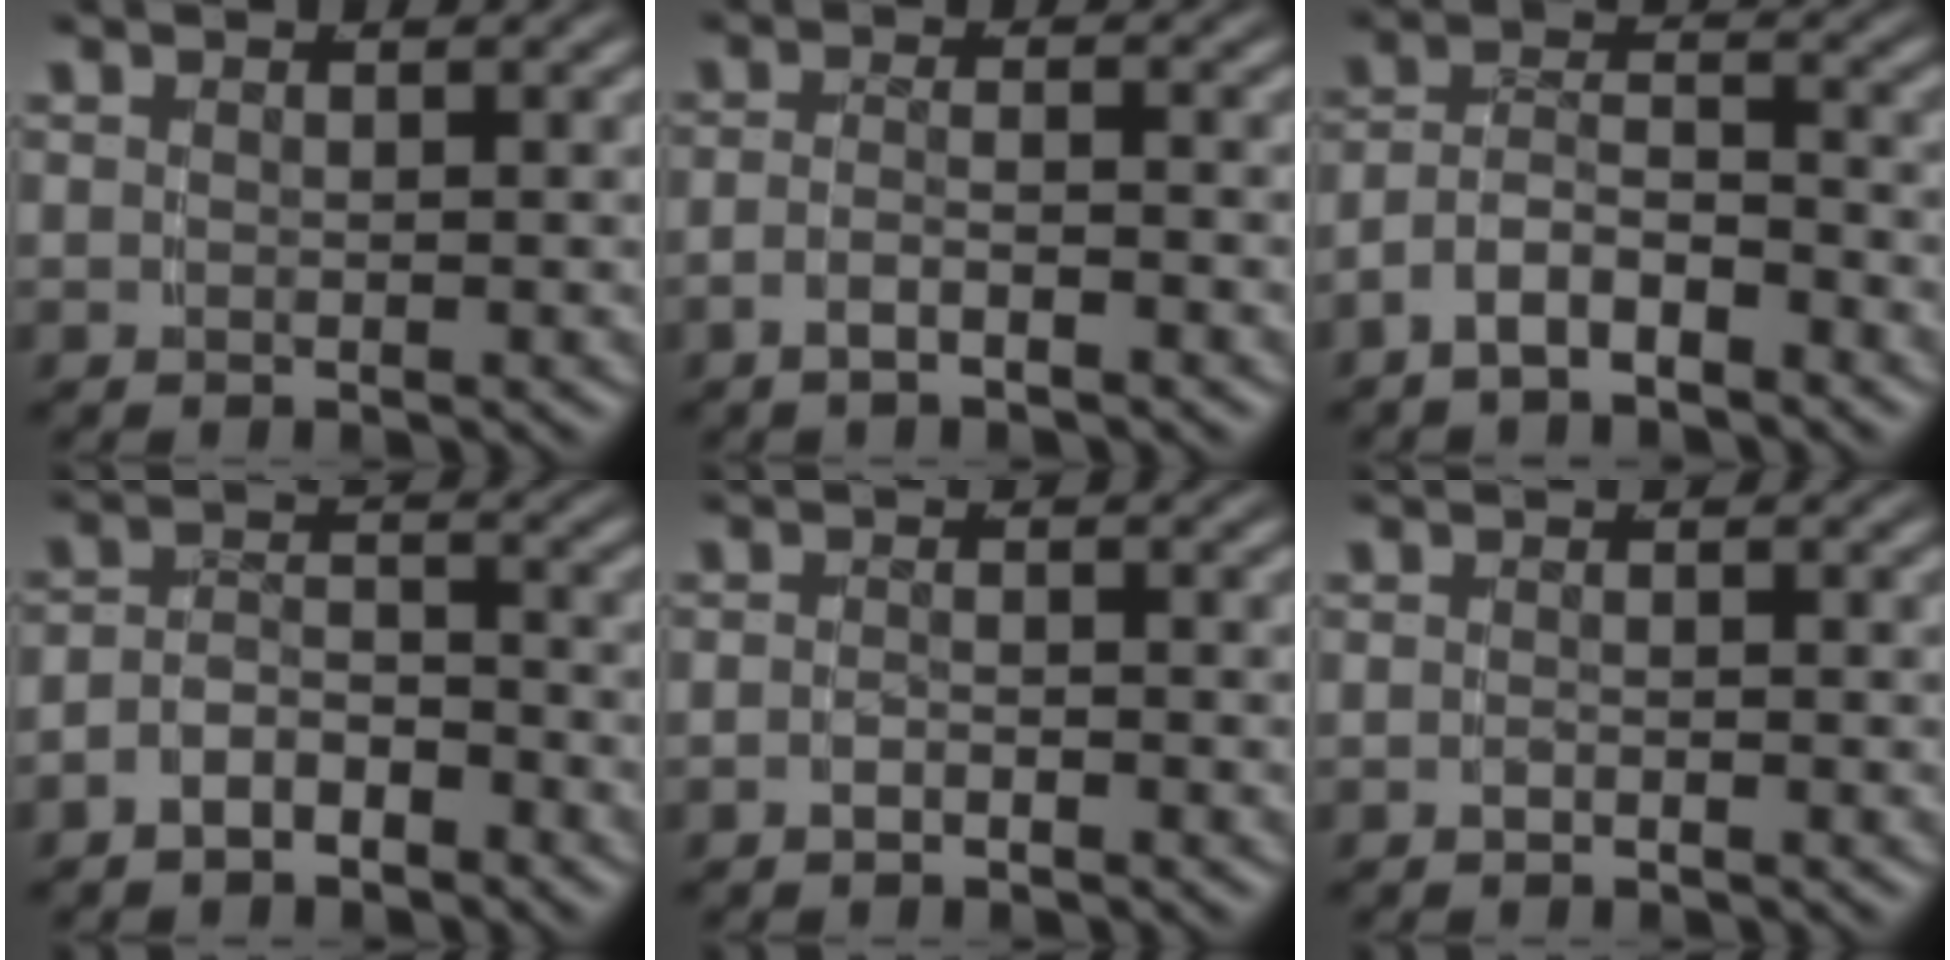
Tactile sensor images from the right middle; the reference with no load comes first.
{"total": 2.3, "force": [-1.8, 0.1, 1.4], "torque": [-0.026, -0.005, -0.030]}
{"total": 4.9, "force": [-2.9, 3.1, 2.3], "torque": [-0.048, -0.013, -0.051]}
{"total": 4.1, "force": [-2.8, 2.5, 1.5], "torque": [-0.021, -0.007, -0.049]}
{"total": 1.1, "force": [-1.1, 0.1, 0.3], "torque": [-0.010, -0.002, -0.018]}
{"total": 0.8, "force": [-0.7, -0.3, 0.1], "torque": [-0.006, -0.001, -0.010]}